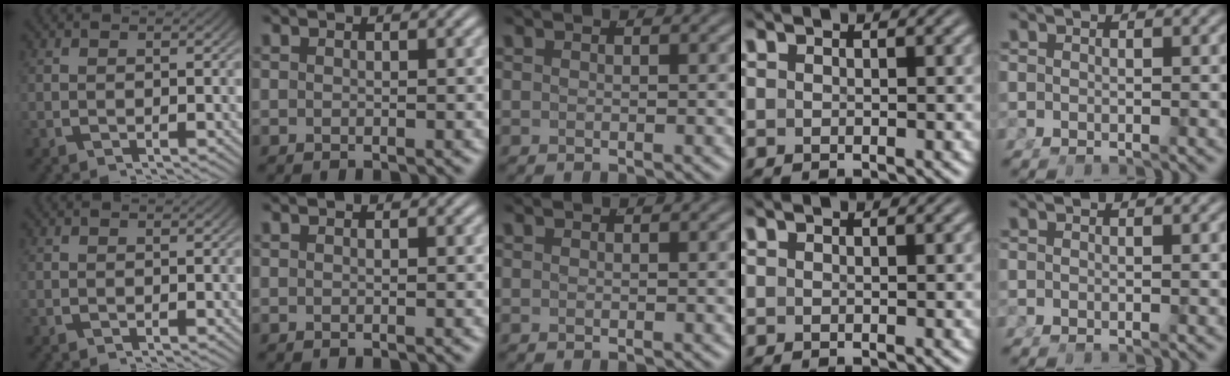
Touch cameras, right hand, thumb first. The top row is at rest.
{}